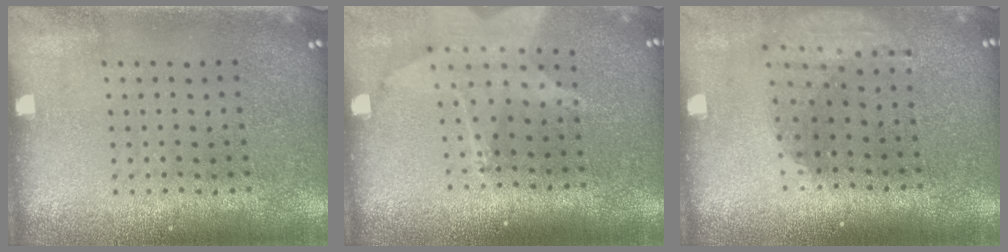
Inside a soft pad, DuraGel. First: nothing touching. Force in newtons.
{"total": 2.0, "press": 1.5, "slide": 1.2}
{"total": 1.8, "press": 1.4, "slide": 1.2}